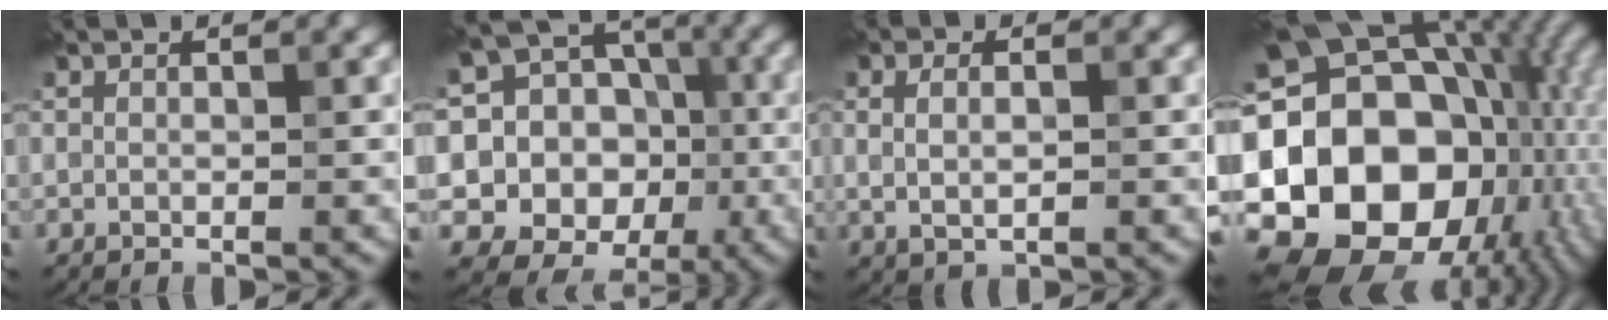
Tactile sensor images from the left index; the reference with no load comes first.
{"total": 16.3, "force": [-0.2, 15.1, 6.2], "torque": [-0.144, 0.027, 0.002]}
{"total": 2.4, "force": [0.3, 1.1, 2.1], "torque": [-0.049, 0.001, 0.013]}
{"total": 23.2, "force": [-1.1, 18.9, 13.4], "torque": [-0.238, -0.008, -0.052]}